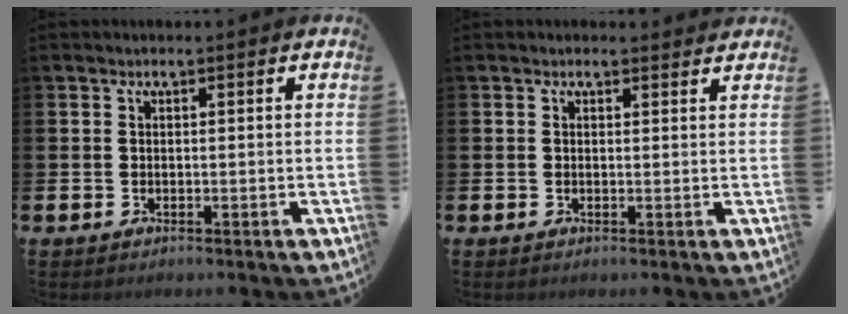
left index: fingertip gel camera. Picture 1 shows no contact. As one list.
[{"total": 0.7, "force": [0.6, 0.3, 0.1], "torque": [0.005, 0.002, 0.010]}]